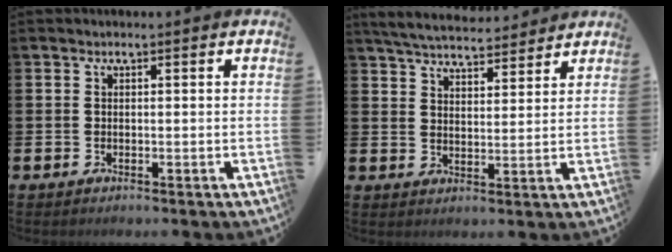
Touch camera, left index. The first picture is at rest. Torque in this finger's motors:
{"motor_torque": [0.98, -1.16, 0.20, 0.08]}